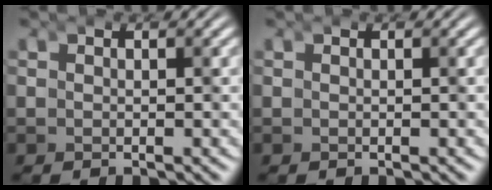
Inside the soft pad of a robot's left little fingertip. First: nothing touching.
{"total": 0.0}